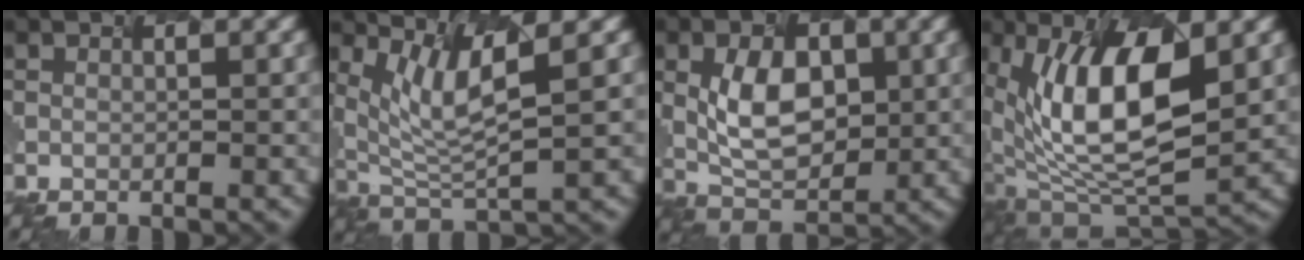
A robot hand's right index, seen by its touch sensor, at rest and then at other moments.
{"total": 5.2, "force": [2.2, 1.0, 4.6], "torque": [-0.103, -0.008, 0.058]}
{"total": 5.4, "force": [-0.2, 3.5, 4.2], "torque": [-0.084, -0.005, 0.002]}
{"total": 10.7, "force": [1.3, 4.6, 9.6], "torque": [-0.178, -0.007, 0.021]}